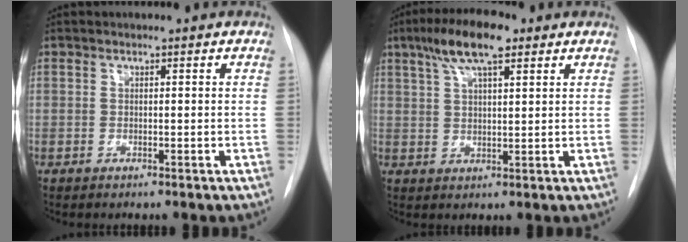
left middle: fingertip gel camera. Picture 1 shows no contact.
{"total": 8.7, "force": [5.2, 2.1, 6.7], "torque": [-0.128, 0.020, 0.089]}